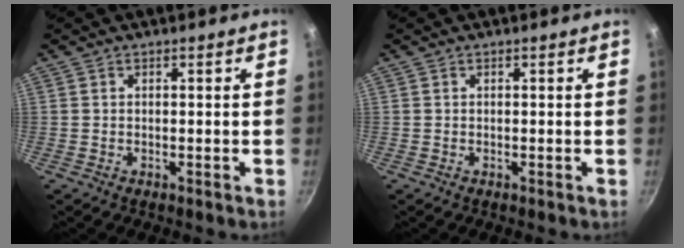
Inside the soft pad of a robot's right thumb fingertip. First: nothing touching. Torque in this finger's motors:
{"motor_torque": [-0.05, 0.05, 0.00, 0.00, 0.00]}